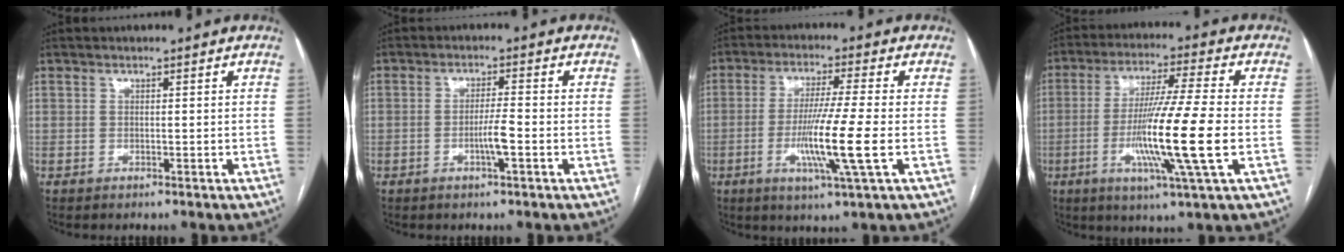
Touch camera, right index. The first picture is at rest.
{"total": 3.6, "force": [-1.2, 0.0, 3.4], "torque": [-0.063, -0.003, -0.023]}
{"total": 10.4, "force": [-2.4, -1.1, 10.1], "torque": [-0.192, -0.020, -0.047]}
{"total": 14.6, "force": [-3.0, -1.2, 14.2], "torque": [-0.270, -0.020, -0.063]}